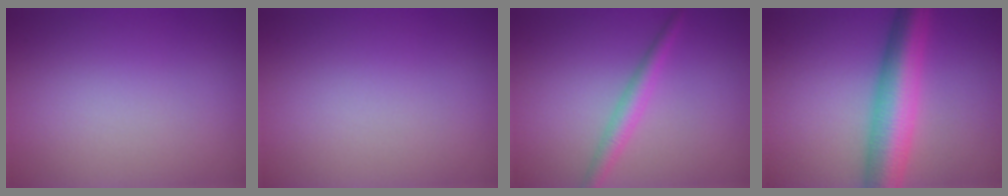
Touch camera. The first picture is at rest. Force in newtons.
{"total": 0.0}
{"total": 2.3, "press": 2.3, "slide": 0.0}
{"total": 7.4, "press": 7.4, "slide": 0.1}